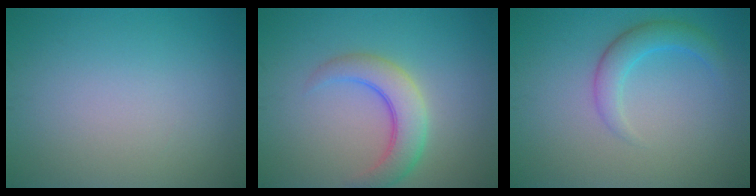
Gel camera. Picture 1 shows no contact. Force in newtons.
{"total": 4.5, "press": 4.5, "slide": 0.3}
{"total": 2.8, "press": 2.8, "slide": 0.1}